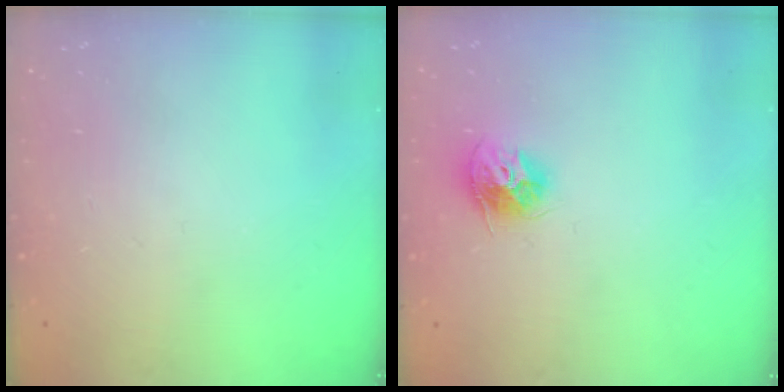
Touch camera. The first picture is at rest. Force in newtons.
{"total": 10.1, "press": 10.1, "slide": 0.3}